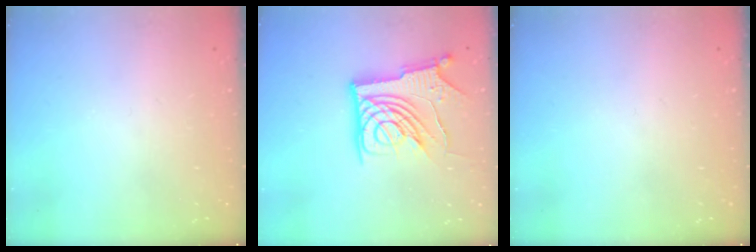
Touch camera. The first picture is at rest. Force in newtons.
{"total": 14.8, "press": 14.7, "slide": 1.7}
{"total": 0.0}